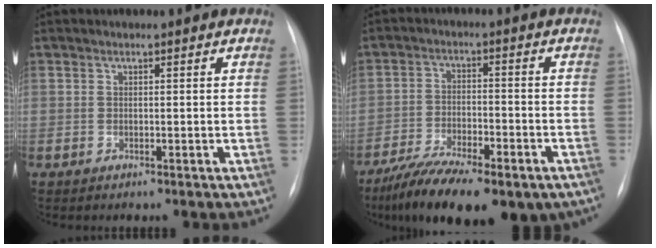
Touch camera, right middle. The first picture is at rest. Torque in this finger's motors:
{"motor_torque": [1.11, -1.03, 0.33, 0.14]}